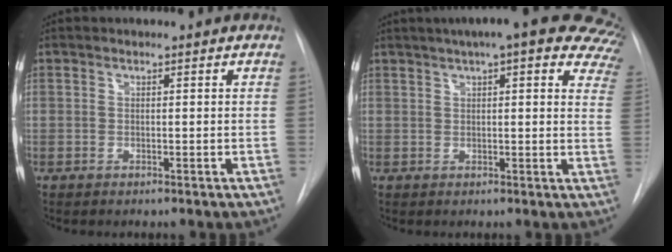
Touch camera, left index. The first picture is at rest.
{"total": 21.1, "force": [15.4, 4.6, 13.8], "torque": [-0.175, 0.027, 0.168]}